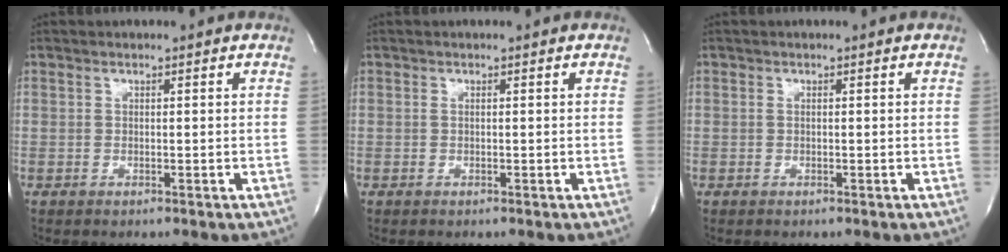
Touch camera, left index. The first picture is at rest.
{"total": 0.0}
{"total": 0.0}